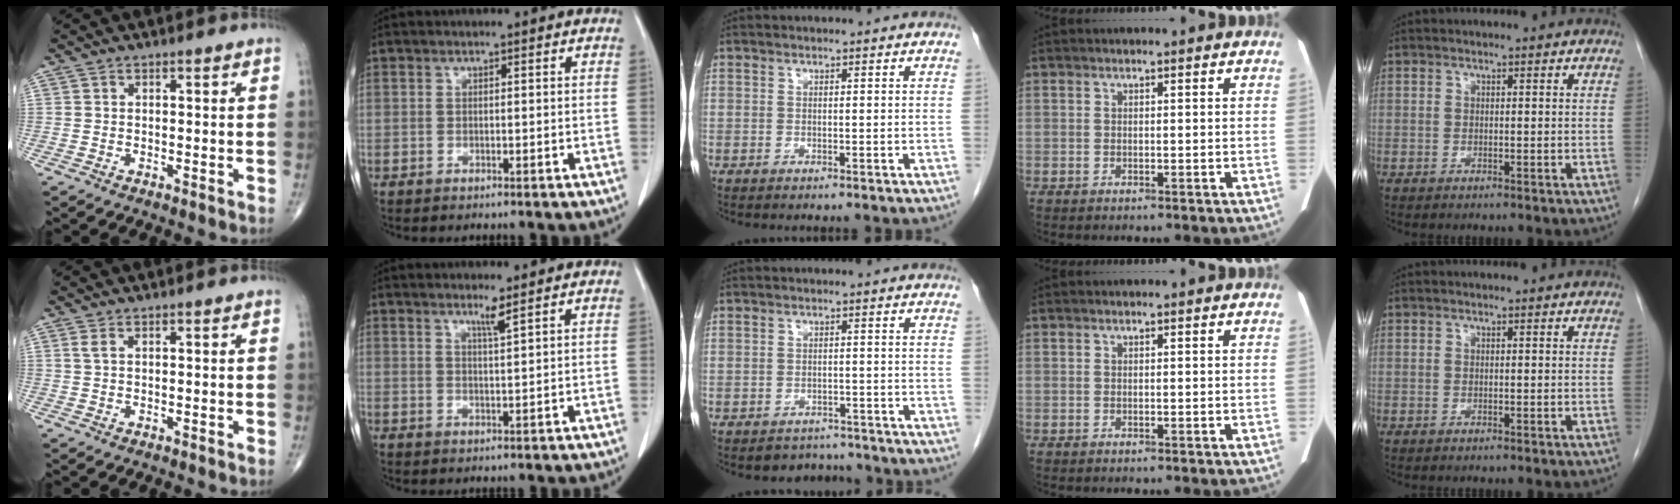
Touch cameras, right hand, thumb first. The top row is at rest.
{"thumb": {"total": 1.1, "force": [0.4, 0.4, 0.9], "torque": [-0.026, 0.009, 0.012]}, "index": {"total": 2.1, "force": [1.5, -0.6, 1.3], "torque": [-0.026, -0.010, 0.031]}, "middle": {"total": 3.7, "force": [-3.3, 1.4, -0.5], "torque": [0.009, 0.008, -0.048]}}